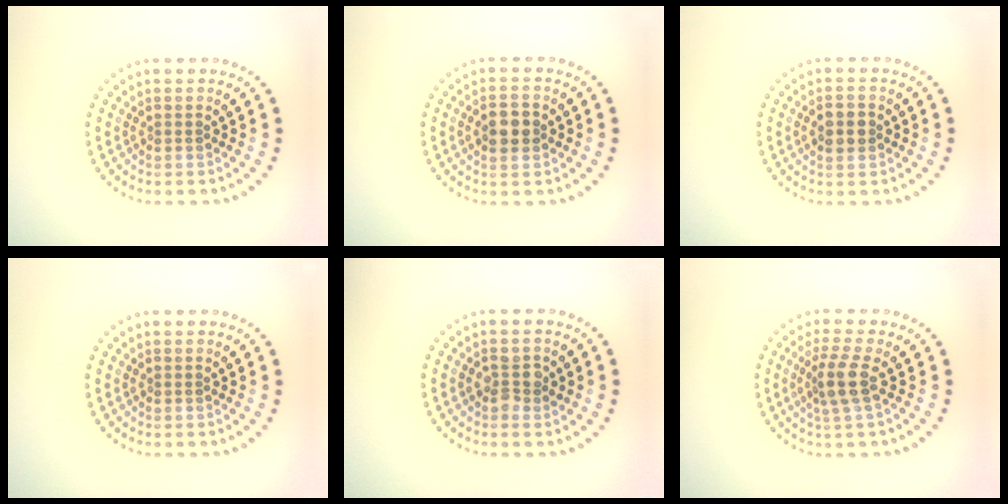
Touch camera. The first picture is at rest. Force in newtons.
{"total": 2.9, "press": 2.9, "slide": 0.1}
{"total": 2.6, "press": 2.6, "slide": 0.0}
{"total": 0.0}
{"total": 2.0, "press": 2.0, "slide": 0.2}
{"total": 2.8, "press": 2.3, "slide": 1.7}